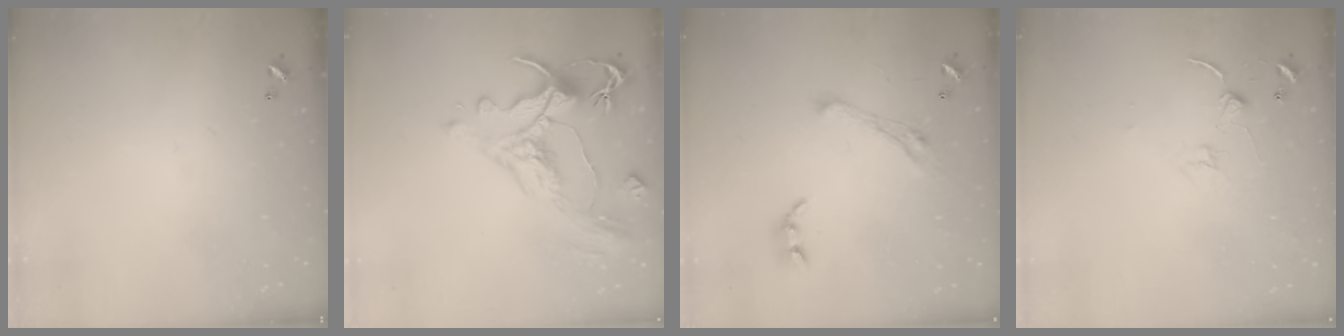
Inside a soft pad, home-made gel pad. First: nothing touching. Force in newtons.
{"total": 1.7, "press": 0.9, "slide": 1.5}
{"total": 7.0, "press": 6.8, "slide": 1.3}
{"total": 0.6, "press": 0.5, "slide": 0.3}